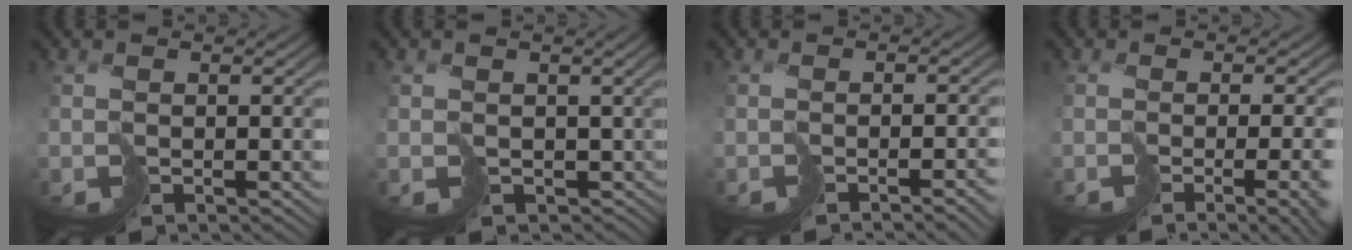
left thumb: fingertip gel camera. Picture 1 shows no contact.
{"total": 4.7, "force": [-0.1, 4.1, 2.3], "torque": [-0.049, -0.026, 0.005]}
{"total": 3.4, "force": [-2.7, 0.4, 2.0], "torque": [-0.021, -0.003, -0.040]}
{"total": 7.7, "force": [-2.6, 2.6, 6.7], "torque": [-0.074, -0.029, -0.003]}